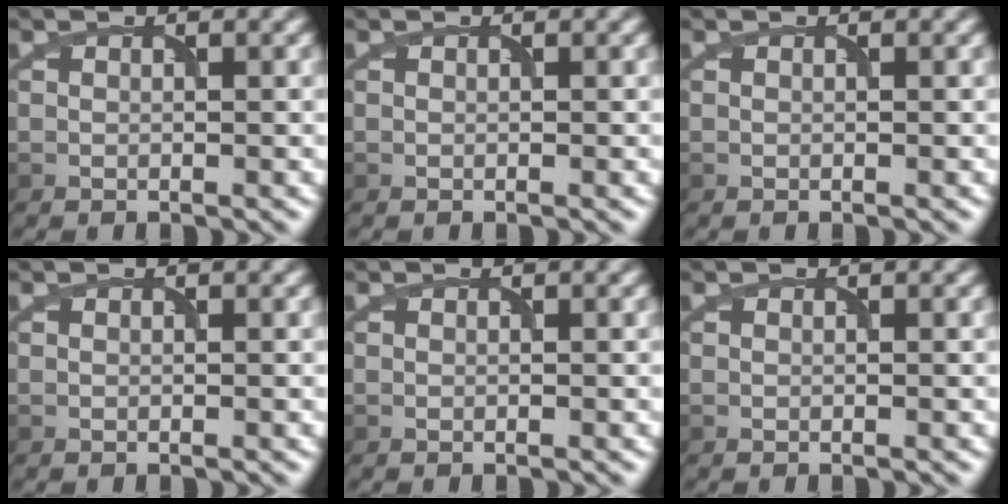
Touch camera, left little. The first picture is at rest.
{"total": 0.0}
{"total": 0.0}
{"total": 0.0}
{"total": 0.0}
{"total": 0.0}